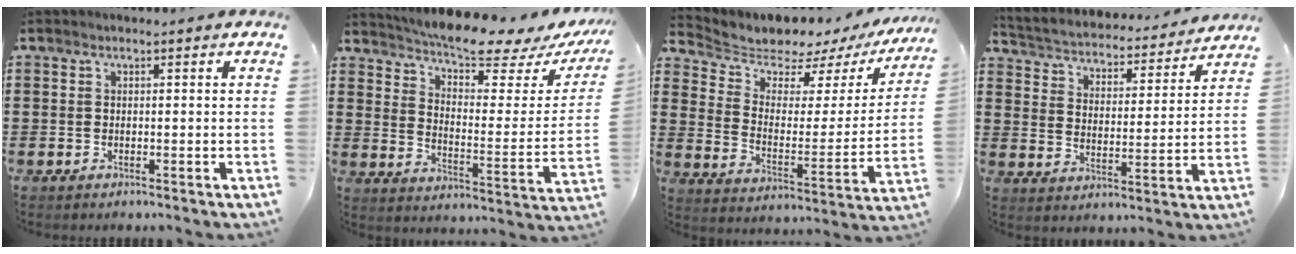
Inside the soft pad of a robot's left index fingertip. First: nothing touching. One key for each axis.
{"total": 7.4, "fx": 6.5, "fy": 0.0, "fz": 3.5, "tx": -0.082, "ty": -0.056, "tz": 0.103}
{"total": 5.5, "fx": 5.0, "fy": 2.0, "fz": 0.8, "tx": -0.044, "ty": -0.043, "tz": 0.080}
{"total": 3.2, "fx": 3.2, "fy": 0.3, "fz": 0.2, "tx": -0.026, "ty": -0.033, "tz": 0.045}